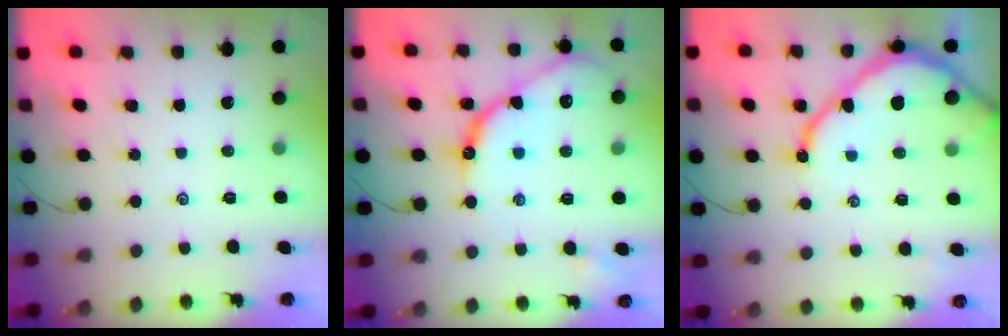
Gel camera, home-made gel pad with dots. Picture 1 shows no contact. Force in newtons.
{"total": 14.2, "press": 14.1, "slide": 1.1}
{"total": 12.5, "press": 12.5, "slide": 1.0}